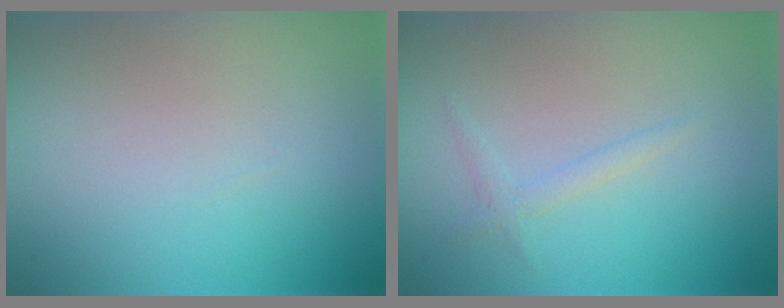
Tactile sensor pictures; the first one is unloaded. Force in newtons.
{"total": 1.1, "press": 1.1, "slide": 0.2}